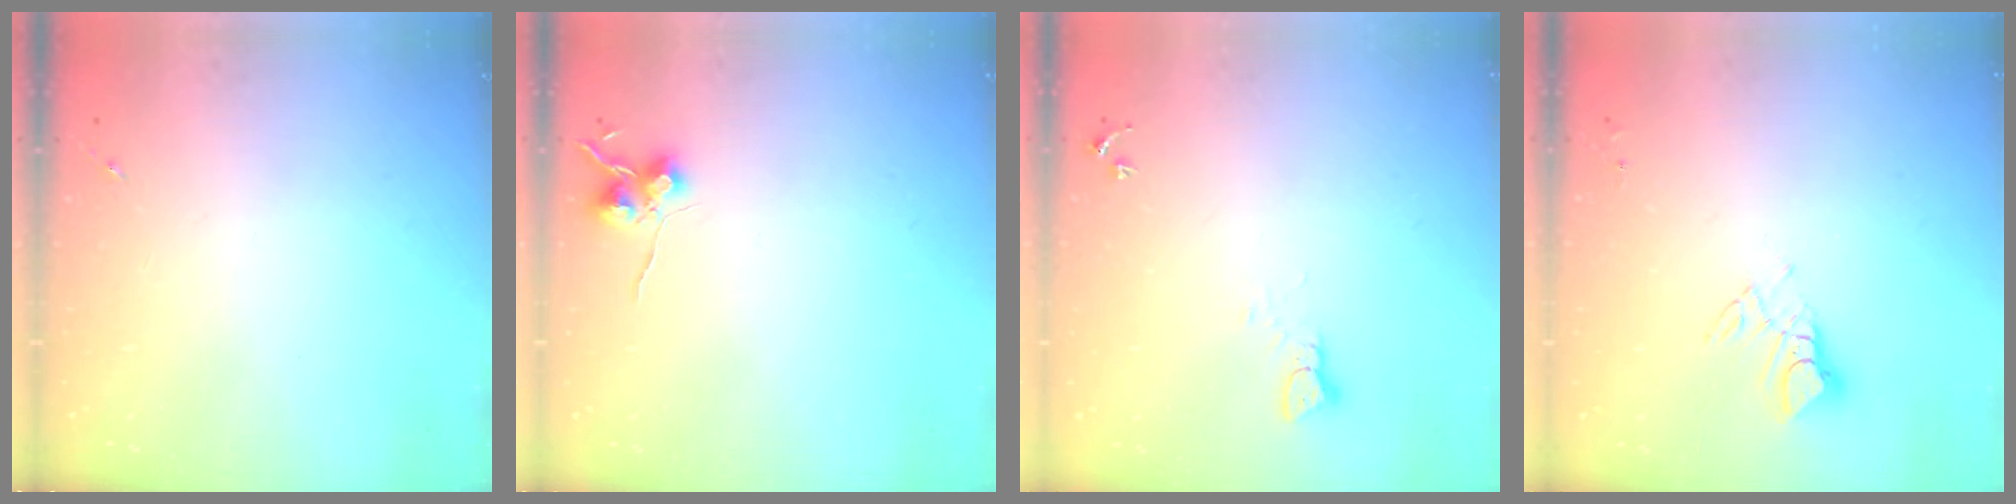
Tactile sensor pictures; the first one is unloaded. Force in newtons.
{"total": 6.9, "press": 6.9, "slide": 0.6}
{"total": 2.2, "press": 2.2, "slide": 0.2}
{"total": 6.8, "press": 6.8, "slide": 0.5}